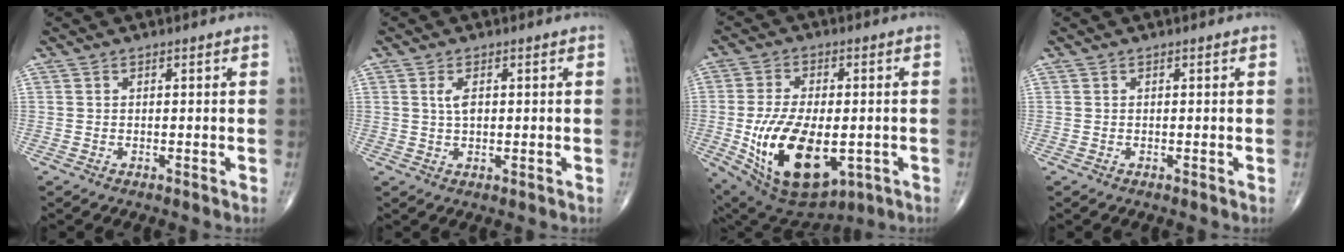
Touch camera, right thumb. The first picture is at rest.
{"total": 2.8, "force": [0.6, 1.4, 2.4], "torque": [-0.045, -0.004, 0.011]}
{"total": 20.1, "force": [-4.5, 10.8, 16.4], "torque": [-0.292, -0.009, -0.048]}
{"total": 0.0}